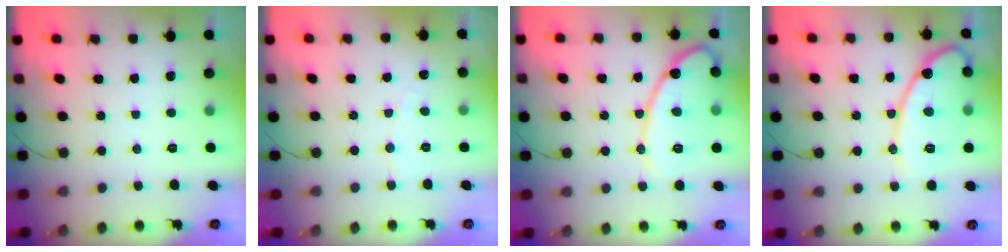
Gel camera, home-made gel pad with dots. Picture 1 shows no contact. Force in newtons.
{"total": 2.5, "press": 2.5, "slide": 0.2}
{"total": 13.2, "press": 13.2, "slide": 0.9}
{"total": 13.2, "press": 13.2, "slide": 0.9}